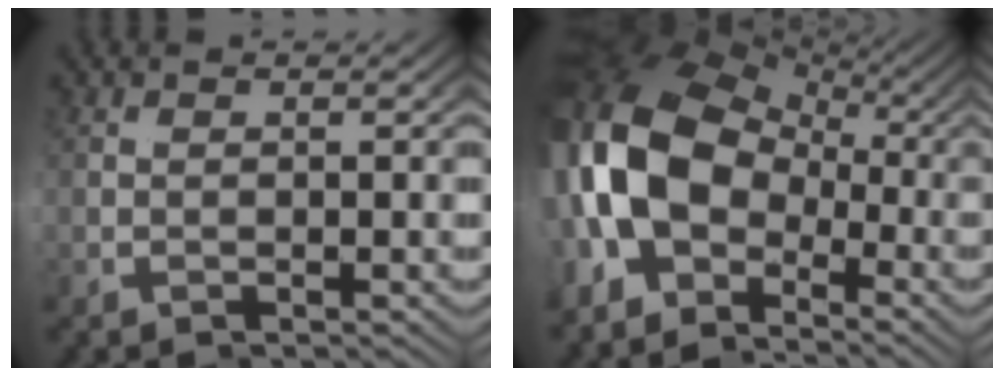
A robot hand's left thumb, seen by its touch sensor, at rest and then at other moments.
{"total": 12.2, "force": [0.6, 7.4, 9.7], "torque": [-0.178, 0.002, -0.001]}